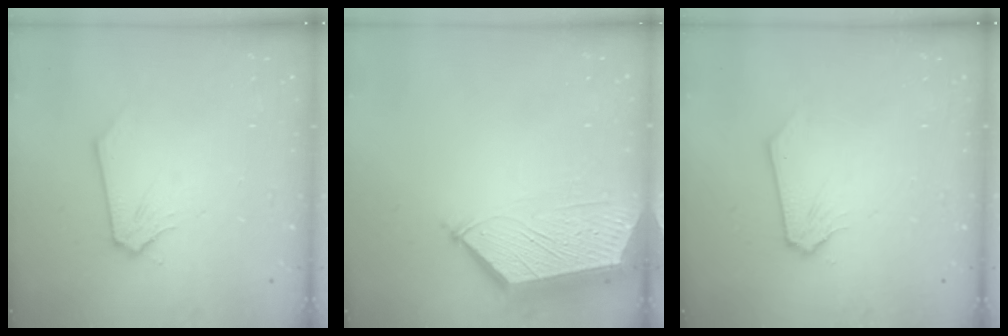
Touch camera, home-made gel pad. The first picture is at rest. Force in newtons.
{"total": 6.8, "press": 6.8, "slide": 0.8}
{"total": 0.0}